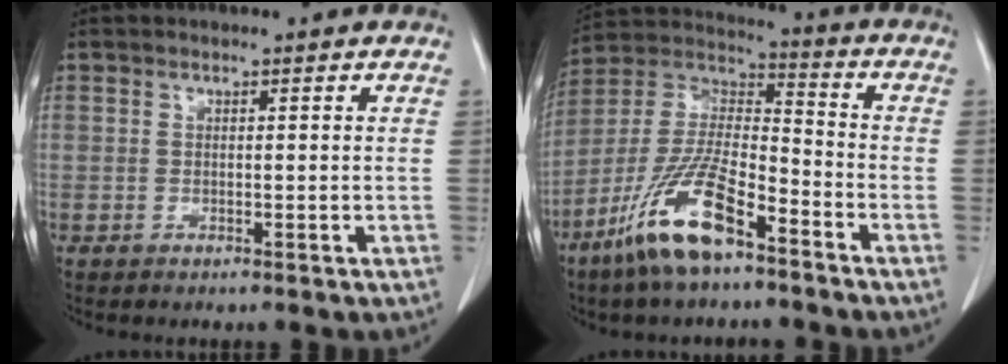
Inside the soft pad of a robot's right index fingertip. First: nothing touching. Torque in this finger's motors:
{"motor_torque": [1.30, -0.84, 0.84, 0.21]}